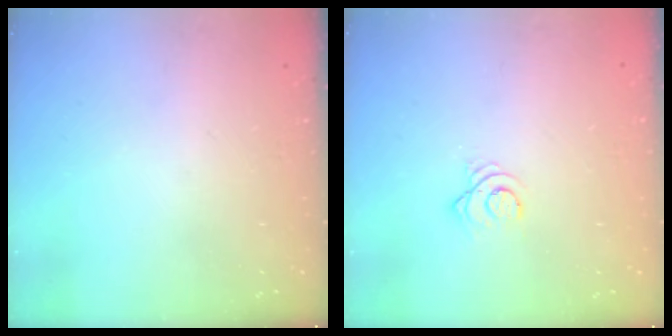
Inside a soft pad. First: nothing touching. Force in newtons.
{"total": 3.6, "press": 3.6, "slide": 0.4}